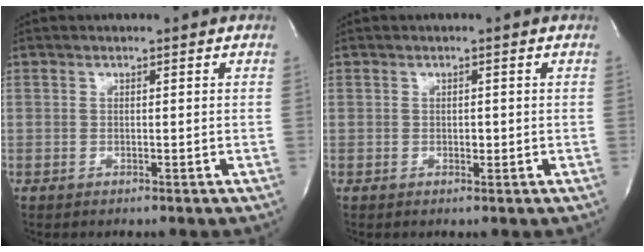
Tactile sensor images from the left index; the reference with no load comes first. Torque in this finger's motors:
{"motor_torque": [0.14, -0.06, 0.00, 0.02]}